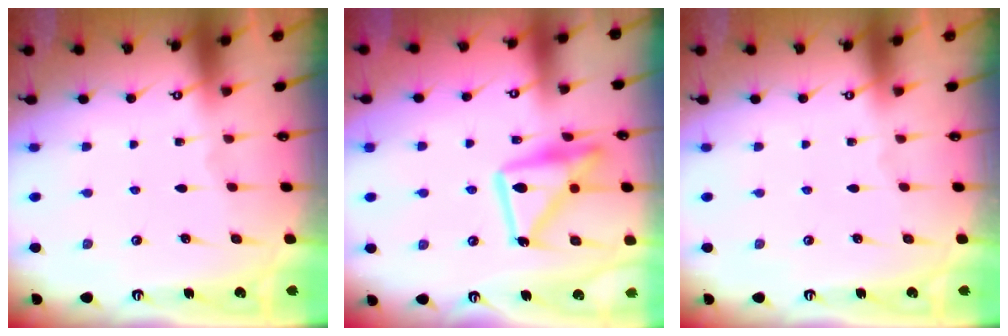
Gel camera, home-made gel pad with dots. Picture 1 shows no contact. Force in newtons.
{"total": 15.3, "press": 15.3, "slide": 1.2}
{"total": 0.0}